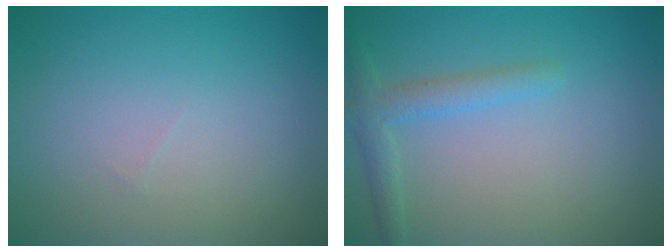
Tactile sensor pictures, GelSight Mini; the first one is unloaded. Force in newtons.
{"total": 2.3, "press": 2.3, "slide": 0.1}